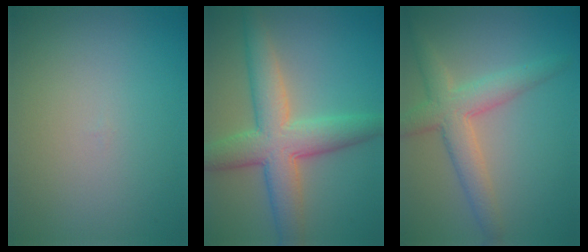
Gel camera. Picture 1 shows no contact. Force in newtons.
{"total": 7.2, "press": 7.2, "slide": 0.4}
{"total": 4.4, "press": 4.4, "slide": 0.3}